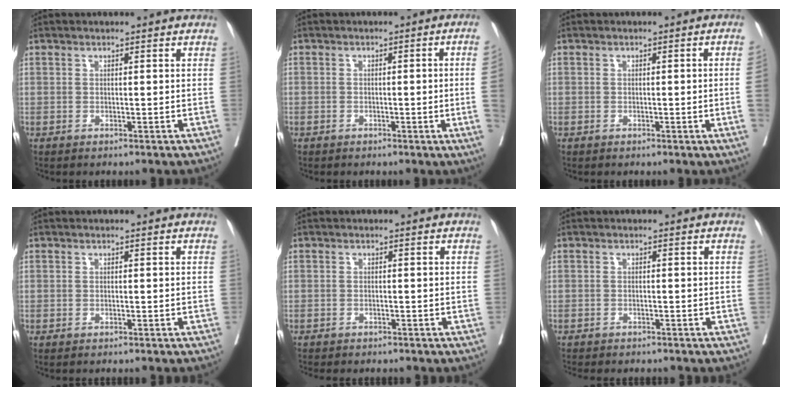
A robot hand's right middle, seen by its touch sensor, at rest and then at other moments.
{"total": 4.3, "force": [-1.0, -0.7, 4.1], "torque": [-0.050, 0.000, -0.013]}
{"total": 2.4, "force": [-0.5, -0.5, 2.3], "torque": [-0.033, 0.002, -0.003]}
{"total": 3.9, "force": [-3.6, 0.1, 1.4], "torque": [-0.017, -0.009, -0.045]}
{"total": 6.8, "force": [-6.2, 1.5, 2.3], "torque": [-0.026, -0.006, -0.078]}
{"total": 8.0, "force": [-7.3, 1.8, 2.7], "torque": [-0.036, -0.008, -0.090]}